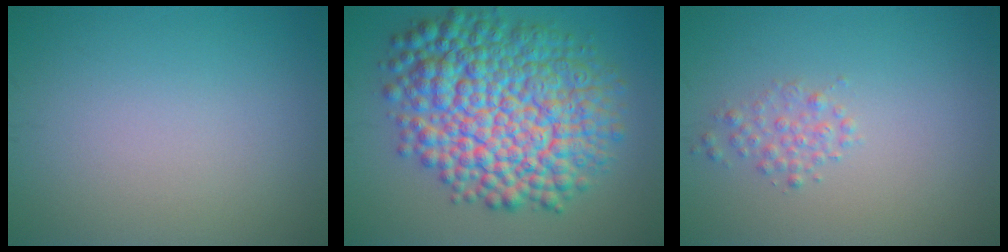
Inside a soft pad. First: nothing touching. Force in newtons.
{"total": 13.2, "press": 13.2, "slide": 0.2}
{"total": 1.5, "press": 1.5, "slide": 0.1}